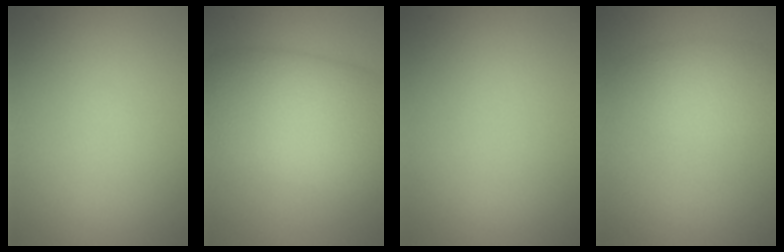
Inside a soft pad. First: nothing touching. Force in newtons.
{"total": 10.4, "press": 10.4, "slide": 0.4}
{"total": 0.0}
{"total": 3.0, "press": 3.0, "slide": 0.1}